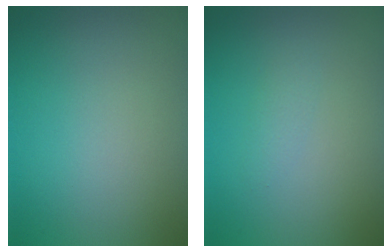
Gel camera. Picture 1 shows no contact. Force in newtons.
{"total": 0.9, "press": 0.9, "slide": 0.0}